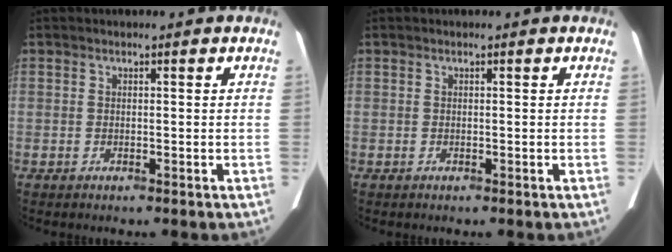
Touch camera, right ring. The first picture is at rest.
{"total": 0.0}